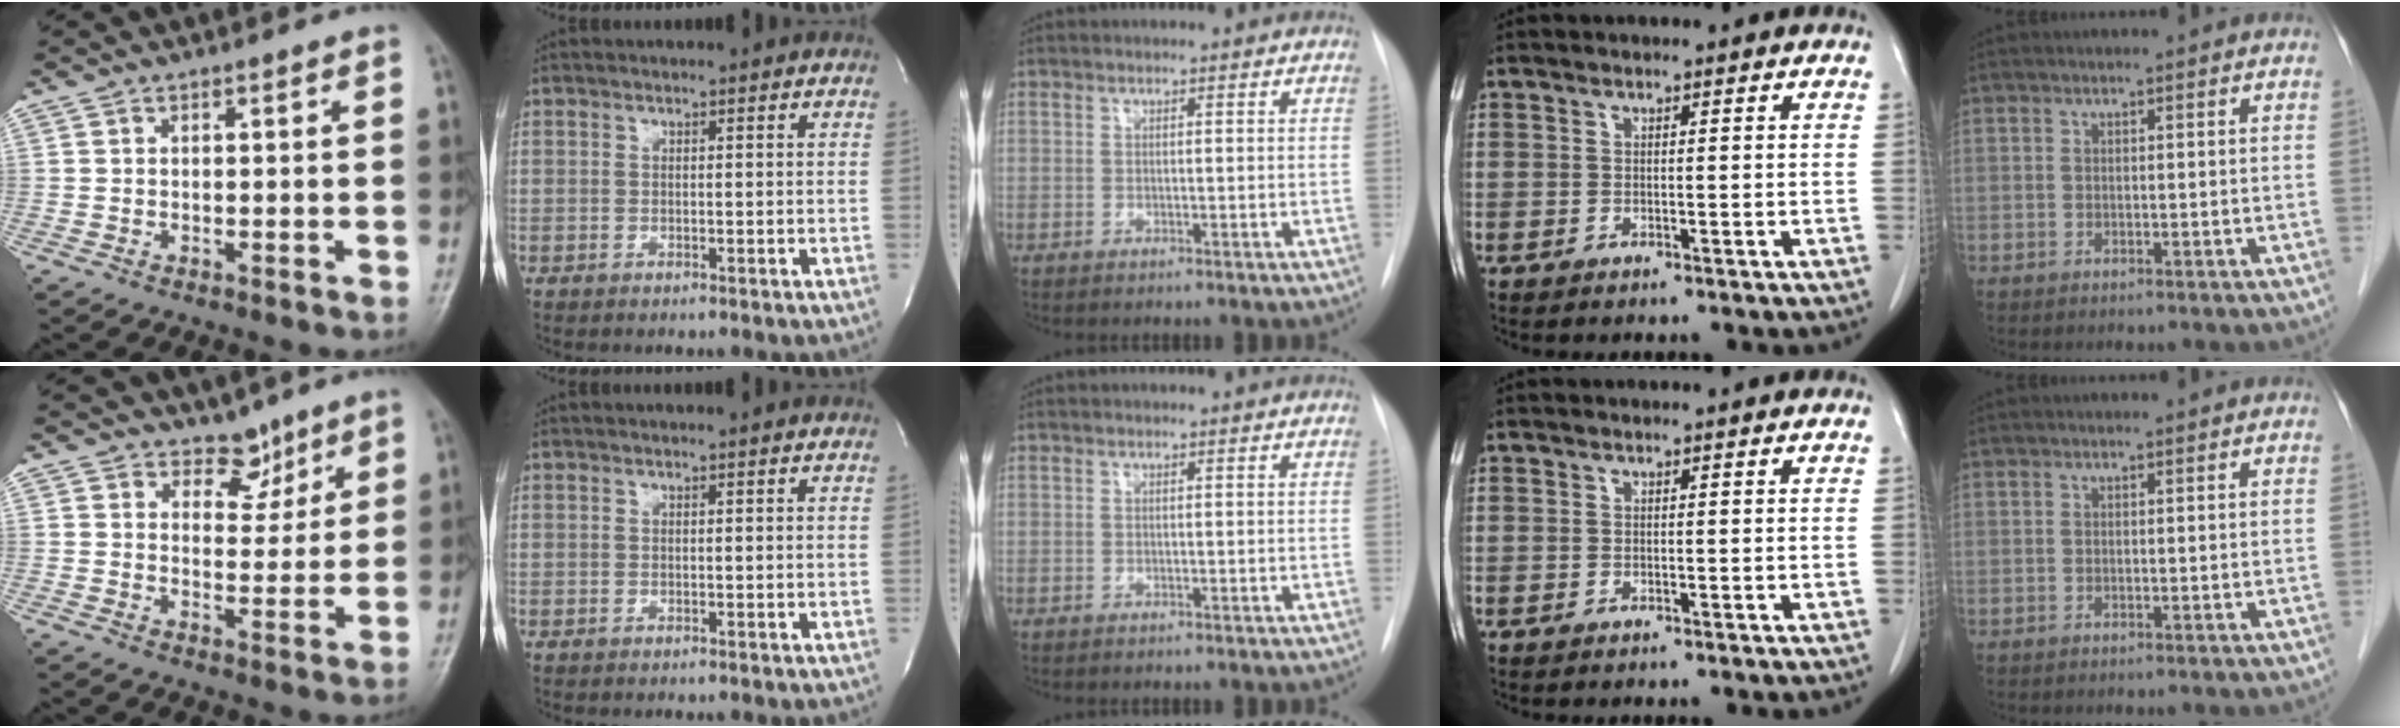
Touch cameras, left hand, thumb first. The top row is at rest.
{"thumb": {"total": 4.9, "force": [3.6, 3.0, 1.2], "torque": [0.015, -0.026, 0.057]}}